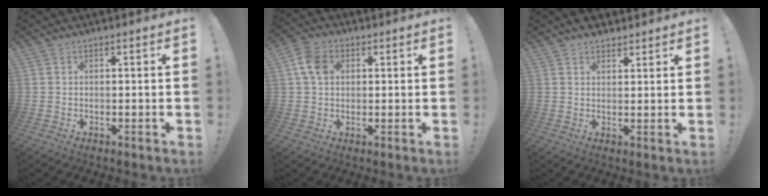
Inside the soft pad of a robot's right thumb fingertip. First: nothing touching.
{"total": 8.0, "force": [2.1, 6.0, 4.9], "torque": [-0.088, 0.009, 0.045]}
{"total": 3.8, "force": [3.1, 2.2, 0.3], "torque": [0.005, -0.022, 0.056]}